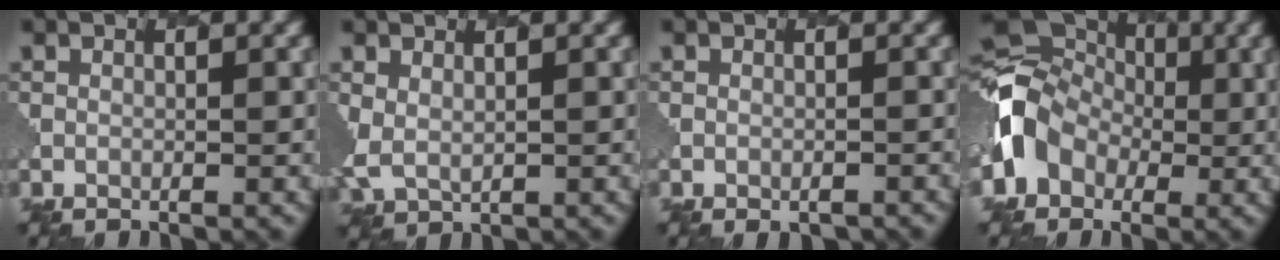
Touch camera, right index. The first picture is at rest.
{"total": 2.5, "force": [1.2, 1.7, 1.4], "torque": [-0.040, -0.009, 0.026]}
{"total": 1.1, "force": [-0.9, 0.4, 0.6], "torque": [-0.005, -0.002, -0.009]}
{"total": 7.4, "force": [-1.0, 6.3, 3.7], "torque": [-0.055, 0.001, -0.029]}